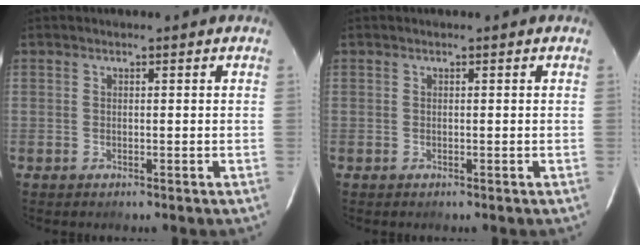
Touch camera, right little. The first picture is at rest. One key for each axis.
{"total": 0.0}